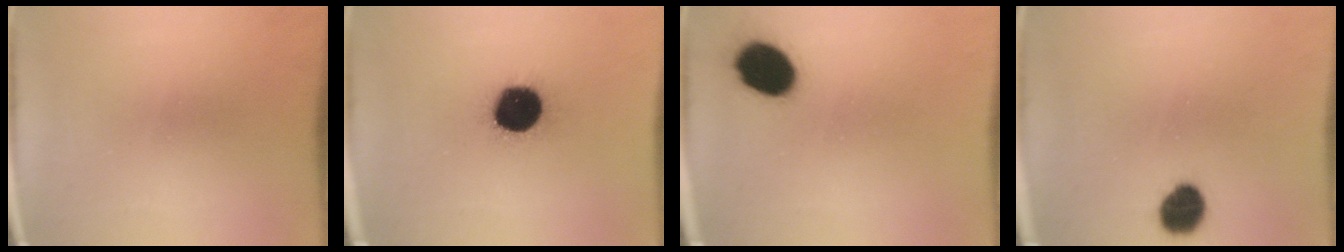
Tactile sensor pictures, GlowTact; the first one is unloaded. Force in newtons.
{"total": 17.6}
{"total": 11.3}
{"total": 7.0}